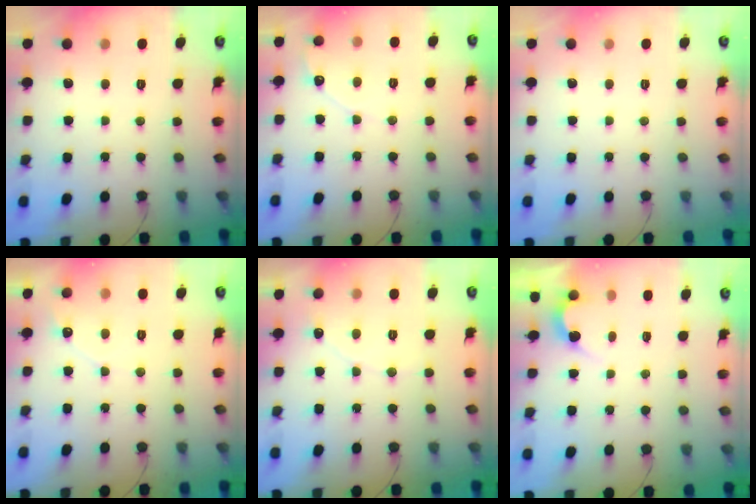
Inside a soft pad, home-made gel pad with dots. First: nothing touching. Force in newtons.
{"total": 5.0, "press": 4.9, "slide": 0.5}
{"total": 0.0}
{"total": 4.0, "press": 4.0, "slide": 0.2}
{"total": 3.8, "press": 3.8, "slide": 0.2}
{"total": 3.0, "press": 3.0, "slide": 0.1}